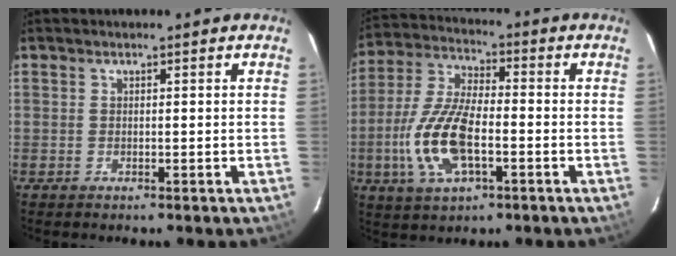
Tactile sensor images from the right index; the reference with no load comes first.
{"total": 14.0, "force": [-3.8, 5.9, 12.1], "torque": [-0.264, -0.001, -0.074]}